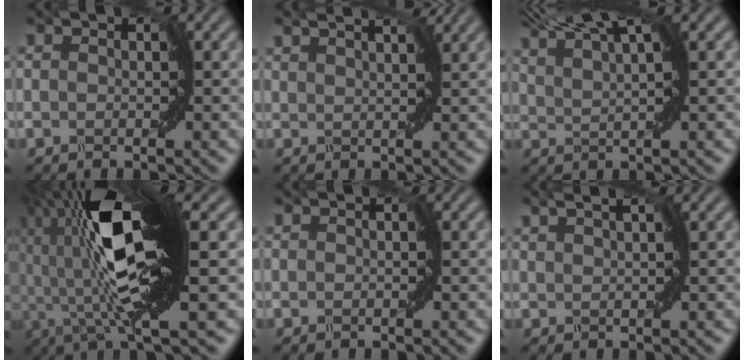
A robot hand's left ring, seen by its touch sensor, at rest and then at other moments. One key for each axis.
{"total": 1.2, "fx": 1.1, "fy": -0.2, "fz": 0.3, "tx": -0.016, "ty": 0.000, "tz": 0.019}
{"total": 5.2, "fx": 4.3, "fy": 0.3, "fz": 2.9, "tx": -0.062, "ty": 0.026, "tz": 0.075}
{"total": 10.6, "fx": 2.9, "fy": 1.4, "fz": 10.1, "tx": -0.189, "ty": 0.004, "tz": 0.061}
{"total": 0.0}
{"total": 0.9, "fx": 0.6, "fy": -0.6, "fz": -0.1, "tx": -0.008, "ty": -0.002, "tz": 0.019}